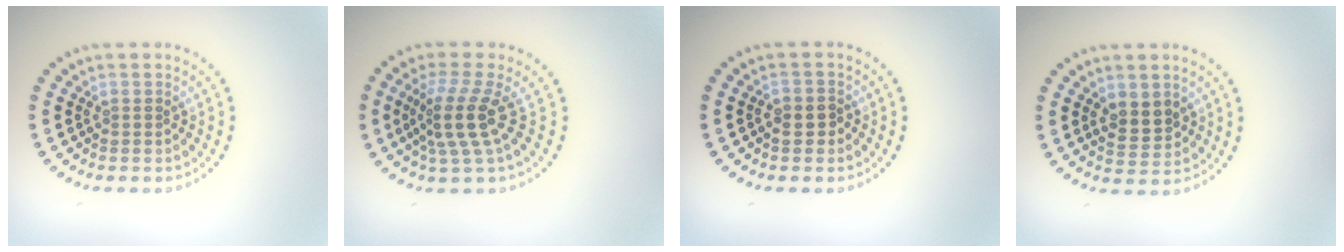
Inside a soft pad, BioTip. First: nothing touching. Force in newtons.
{"total": 4.0, "press": 2.8, "slide": 2.8}
{"total": 1.3, "press": 1.2, "slide": 0.5}
{"total": 2.6, "press": 2.5, "slide": 0.7}